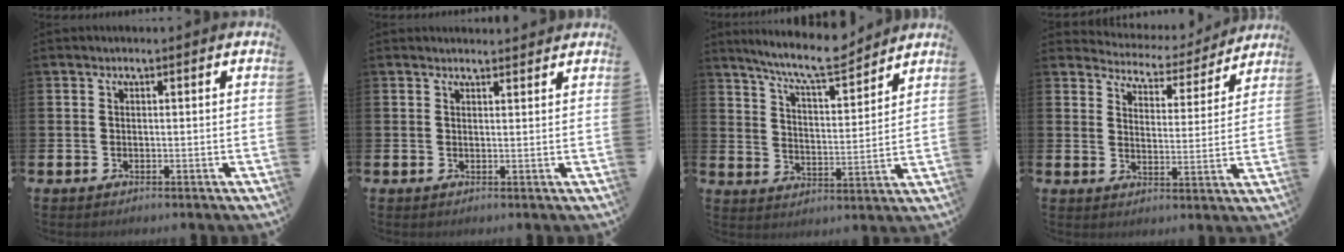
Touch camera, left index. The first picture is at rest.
{"total": 1.5, "force": [1.5, 0.2, 0.0], "torque": [0.006, -0.006, 0.026]}
{"total": 8.7, "force": [8.1, 0.9, 3.3], "torque": [-0.087, -0.046, 0.143]}
{"total": 4.6, "force": [4.5, 1.2, 0.1], "torque": [-0.026, -0.039, 0.073]}